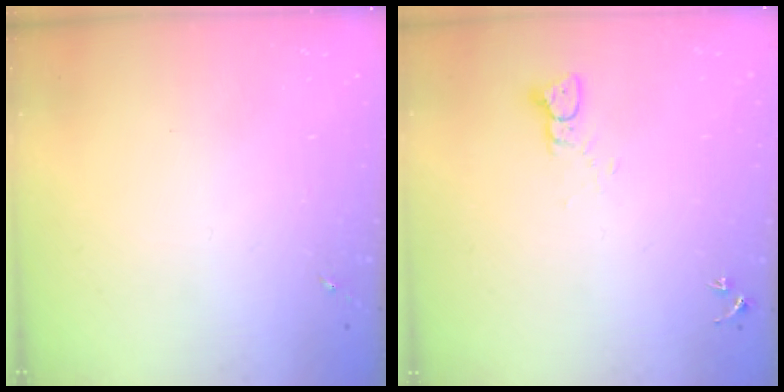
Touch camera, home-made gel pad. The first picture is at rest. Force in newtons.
{"total": 2.4, "press": 2.4, "slide": 0.2}